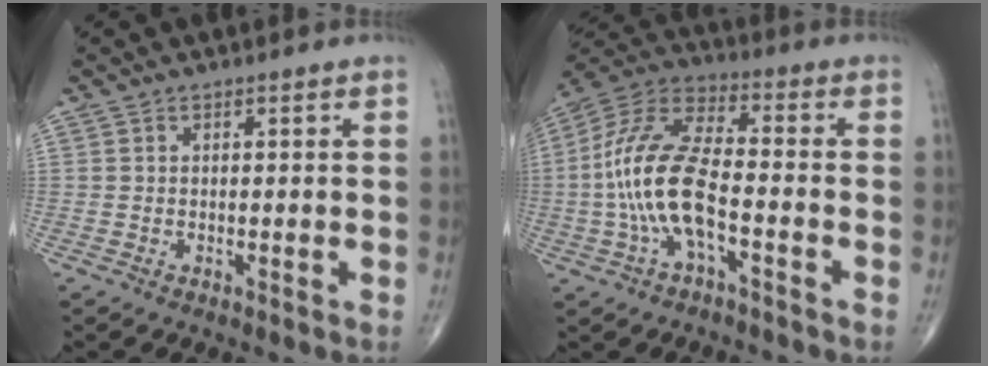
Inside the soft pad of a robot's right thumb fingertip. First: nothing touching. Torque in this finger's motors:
{"motor_torque": [2.61, 2.40, 1.15, -1.26, 0.47]}